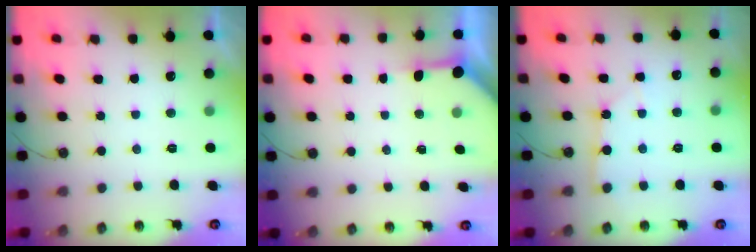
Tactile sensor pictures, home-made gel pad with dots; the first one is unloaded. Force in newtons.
{"total": 3.5, "press": 3.5, "slide": 0.5}
{"total": 2.5, "press": 2.5, "slide": 0.3}